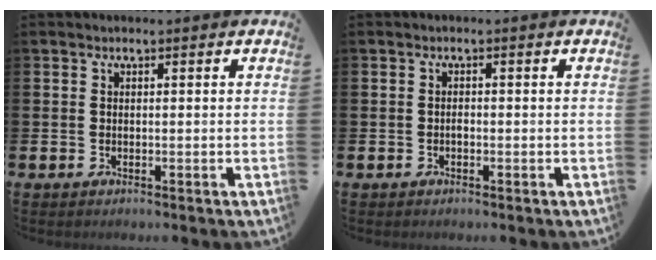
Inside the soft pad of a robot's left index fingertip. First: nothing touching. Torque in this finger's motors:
{"motor_torque": [-0.05, 0.00, -0.01, 0.00]}